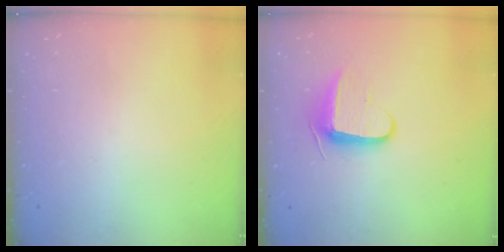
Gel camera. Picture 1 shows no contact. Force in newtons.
{"total": 9.3, "press": 9.3, "slide": 0.6}